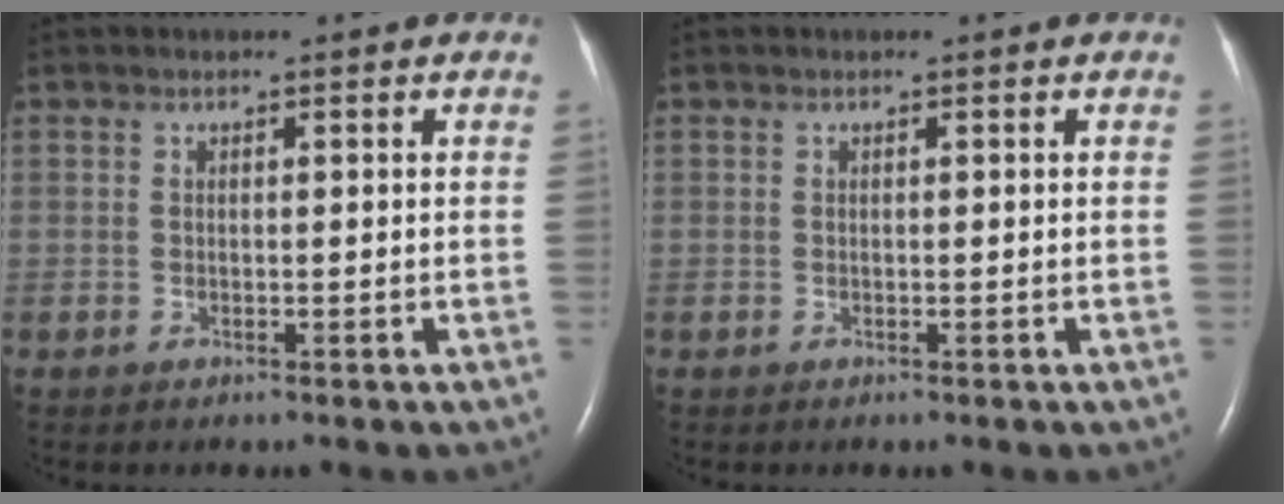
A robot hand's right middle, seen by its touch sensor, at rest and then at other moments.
{"total": 0.0}